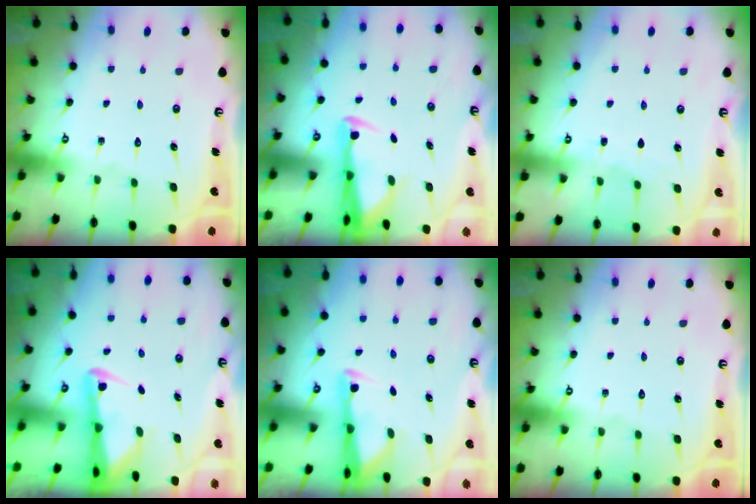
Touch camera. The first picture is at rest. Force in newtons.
{"total": 2.8, "press": 2.6, "slide": 0.9}
{"total": 3.0, "press": 2.9, "slide": 0.5}
{"total": 2.5, "press": 2.4, "slide": 0.6}
{"total": 2.9, "press": 2.9, "slide": 0.4}
{"total": 0.0}